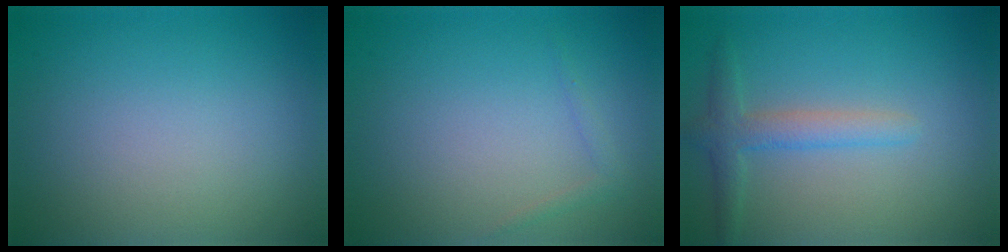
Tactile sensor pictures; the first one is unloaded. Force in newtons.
{"total": 0.7, "press": 0.7, "slide": 0.1}
{"total": 2.5, "press": 2.5, "slide": 0.1}